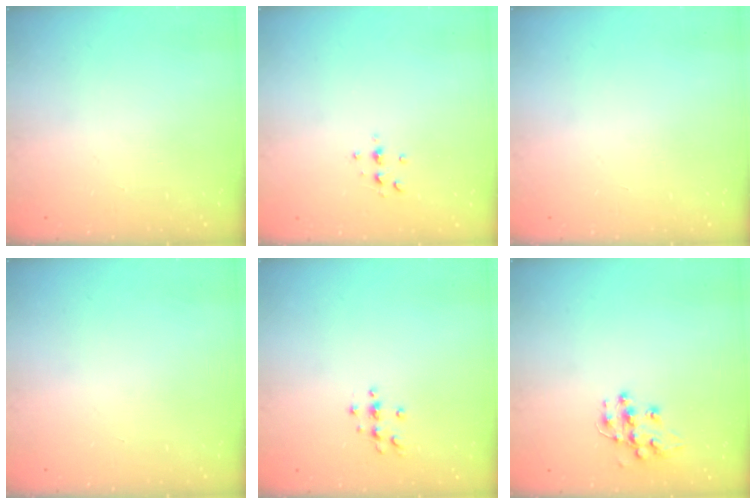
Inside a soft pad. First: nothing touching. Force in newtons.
{"total": 3.0, "press": 3.0, "slide": 0.4}
{"total": 0.0}
{"total": 0.0}
{"total": 3.7, "press": 3.7, "slide": 0.4}
{"total": 11.3, "press": 11.2, "slide": 0.7}